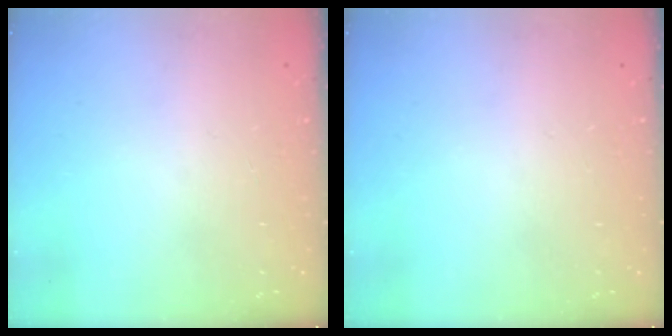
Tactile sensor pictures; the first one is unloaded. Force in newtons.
{"total": 0.0}